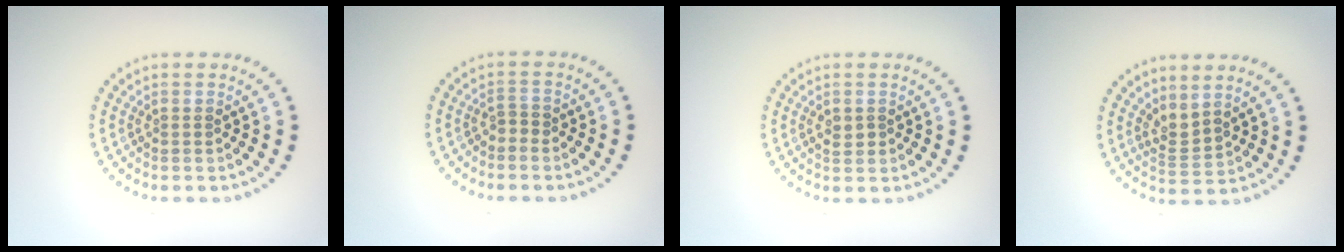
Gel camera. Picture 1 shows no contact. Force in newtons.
{"total": 1.0, "press": 0.8, "slide": 0.5}
{"total": 1.3, "press": 1.3, "slide": 0.1}
{"total": 2.2, "press": 1.5, "slide": 1.6}